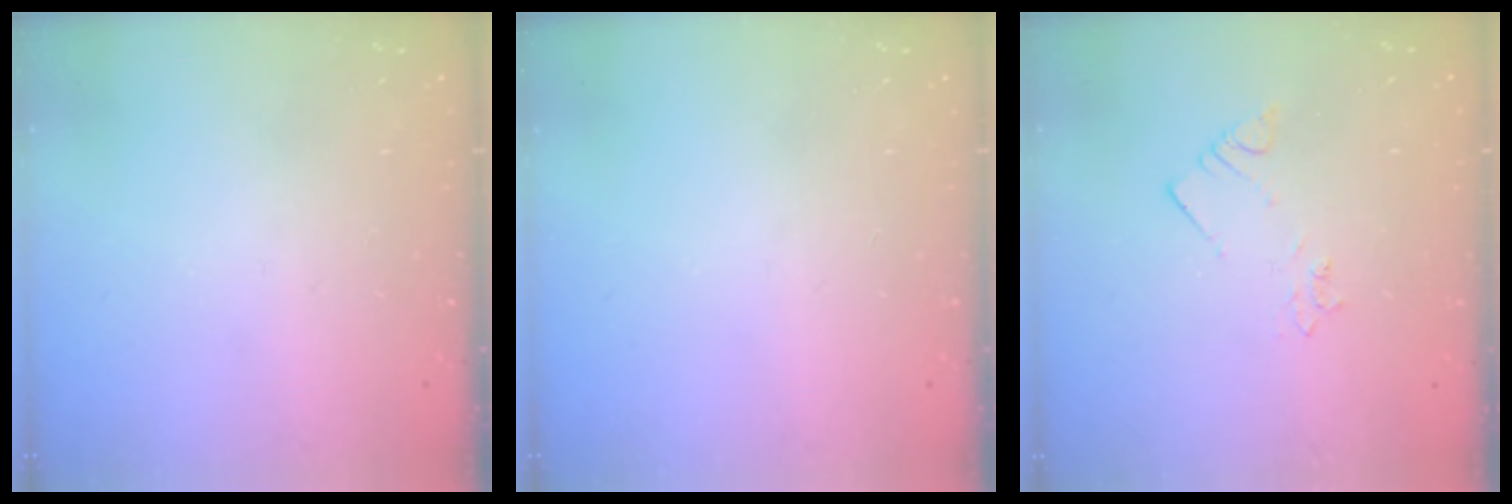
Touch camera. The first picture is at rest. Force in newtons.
{"total": 0.0}
{"total": 2.1, "press": 2.1, "slide": 0.4}